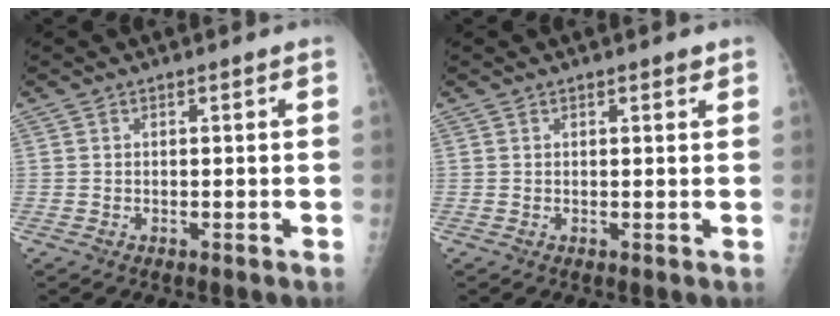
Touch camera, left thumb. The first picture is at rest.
{"total": 1.1, "force": [0.7, 0.4, 0.6], "torque": [-0.006, -0.003, 0.009]}